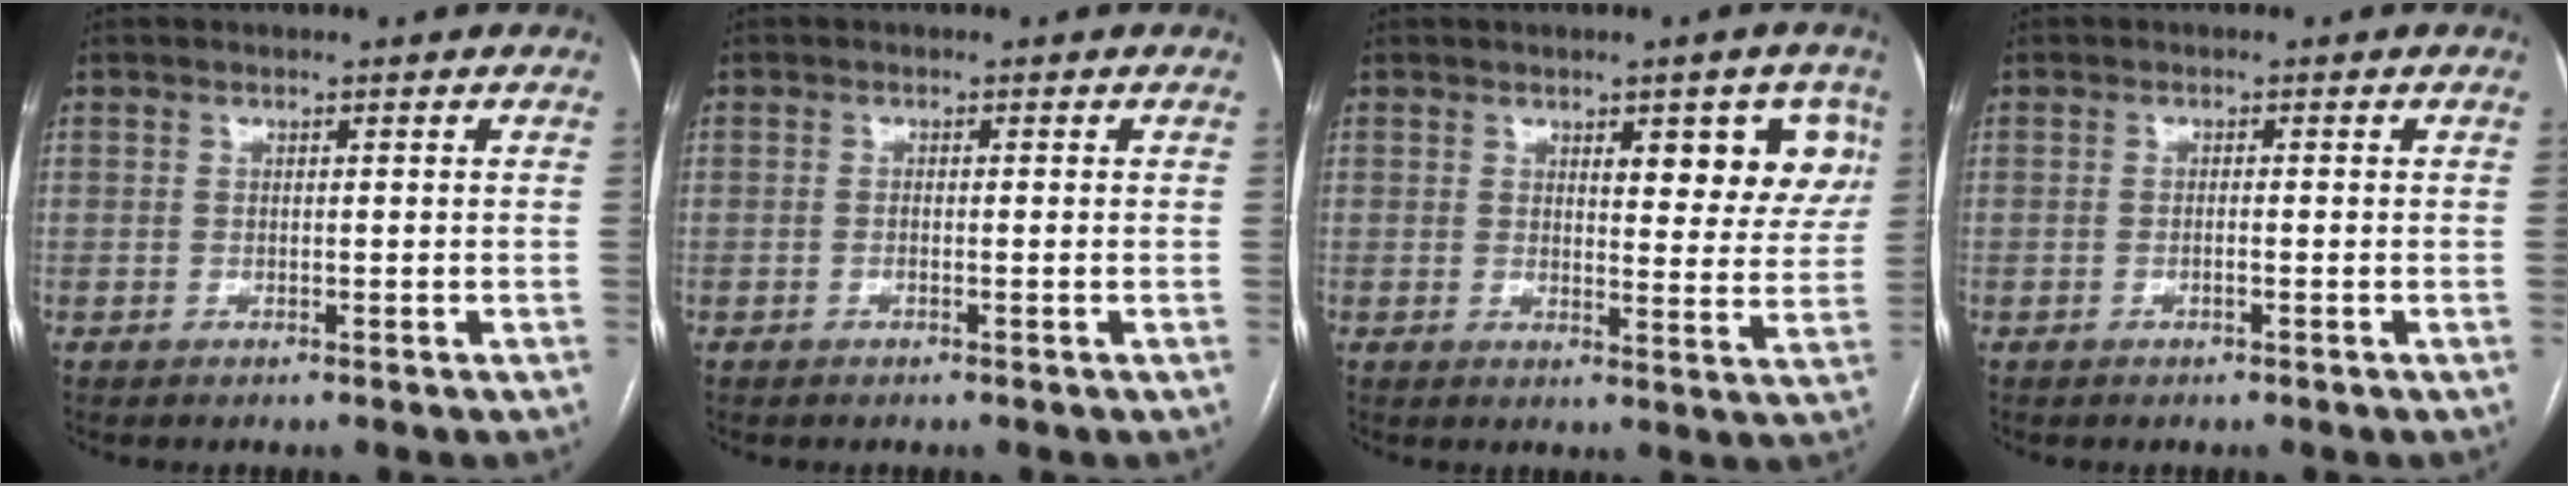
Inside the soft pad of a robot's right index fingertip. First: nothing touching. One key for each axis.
{"total": 0.7, "fx": -0.2, "fy": 0.0, "fz": 0.7, "tx": -0.012, "ty": 0.001, "tz": -0.003}
{"total": 8.9, "fx": 3.9, "fy": 3.0, "fz": 7.4, "tx": -0.081, "ty": 0.004, "tz": 0.049}
{"total": 0.8, "fx": -0.3, "fy": 0.0, "fz": 0.8, "tx": -0.015, "ty": 0.001, "tz": -0.005}